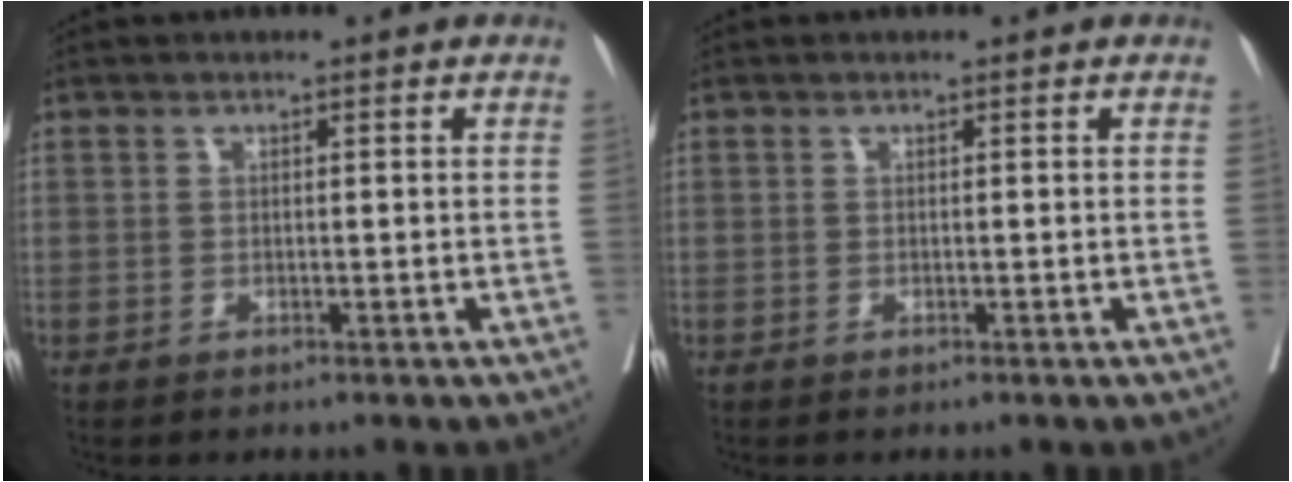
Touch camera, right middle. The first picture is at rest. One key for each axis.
{"total": 0.0}